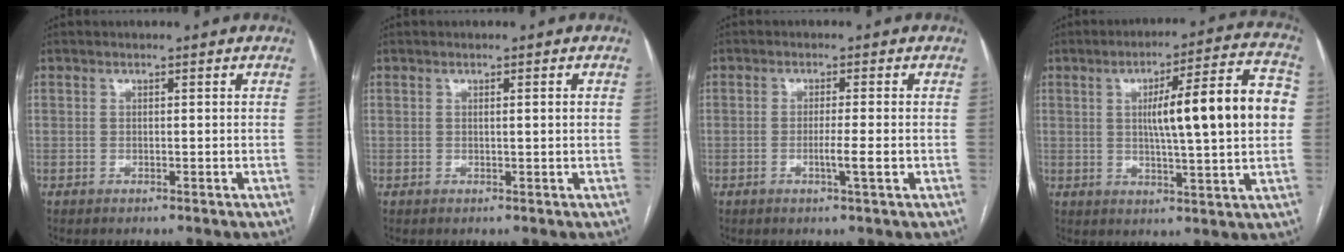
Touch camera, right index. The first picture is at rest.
{"total": 1.0, "force": [0.2, -0.1, 1.0], "torque": [-0.016, 0.003, 0.004]}
{"total": 3.1, "force": [-0.8, -0.4, 2.9], "torque": [-0.052, -0.004, -0.013]}
{"total": 15.6, "force": [1.6, 1.4, 15.5], "torque": [-0.226, 0.027, 0.022]}